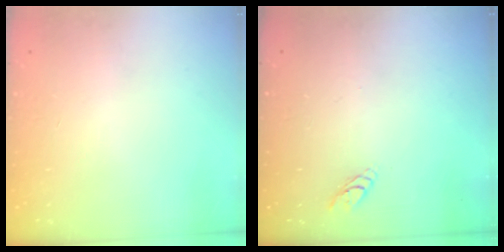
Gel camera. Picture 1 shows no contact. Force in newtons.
{"total": 3.1, "press": 3.1, "slide": 0.3}